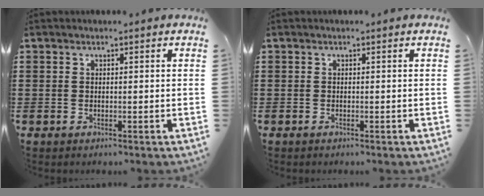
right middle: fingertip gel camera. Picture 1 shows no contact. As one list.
[{"total": 0.0}]